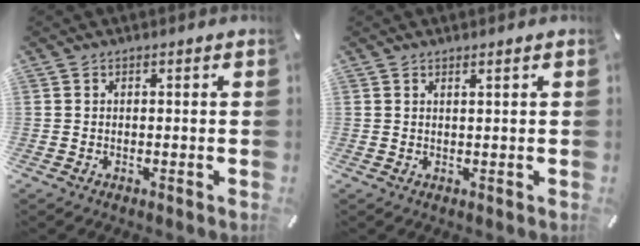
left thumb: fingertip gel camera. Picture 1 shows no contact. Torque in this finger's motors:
{"motor_torque": [-0.09, -0.36, -0.23, 0.11, 0.02]}